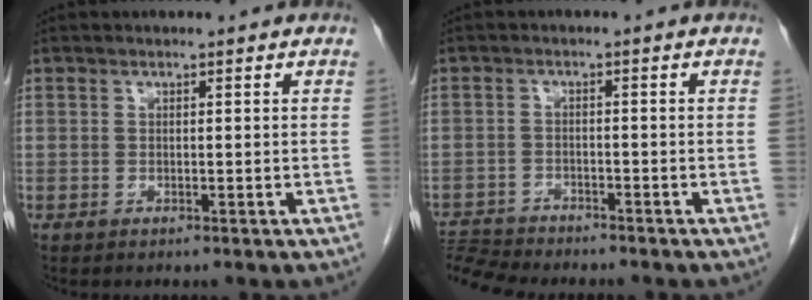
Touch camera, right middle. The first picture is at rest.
{"total": 6.4, "force": [-6.3, 0.2, 0.6], "torque": [-0.009, -0.006, -0.108]}